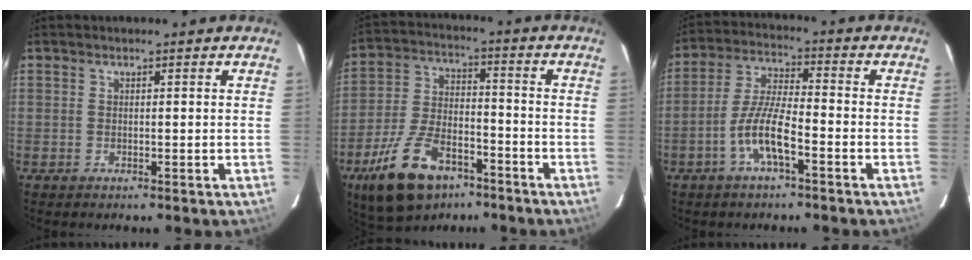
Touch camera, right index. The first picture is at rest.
{"total": 16.9, "force": [-10.1, 8.5, 10.5], "torque": [-0.220, -0.008, -0.172]}
{"total": 8.3, "force": [-4.1, 1.7, 7.0], "torque": [-0.151, 0.006, -0.076]}